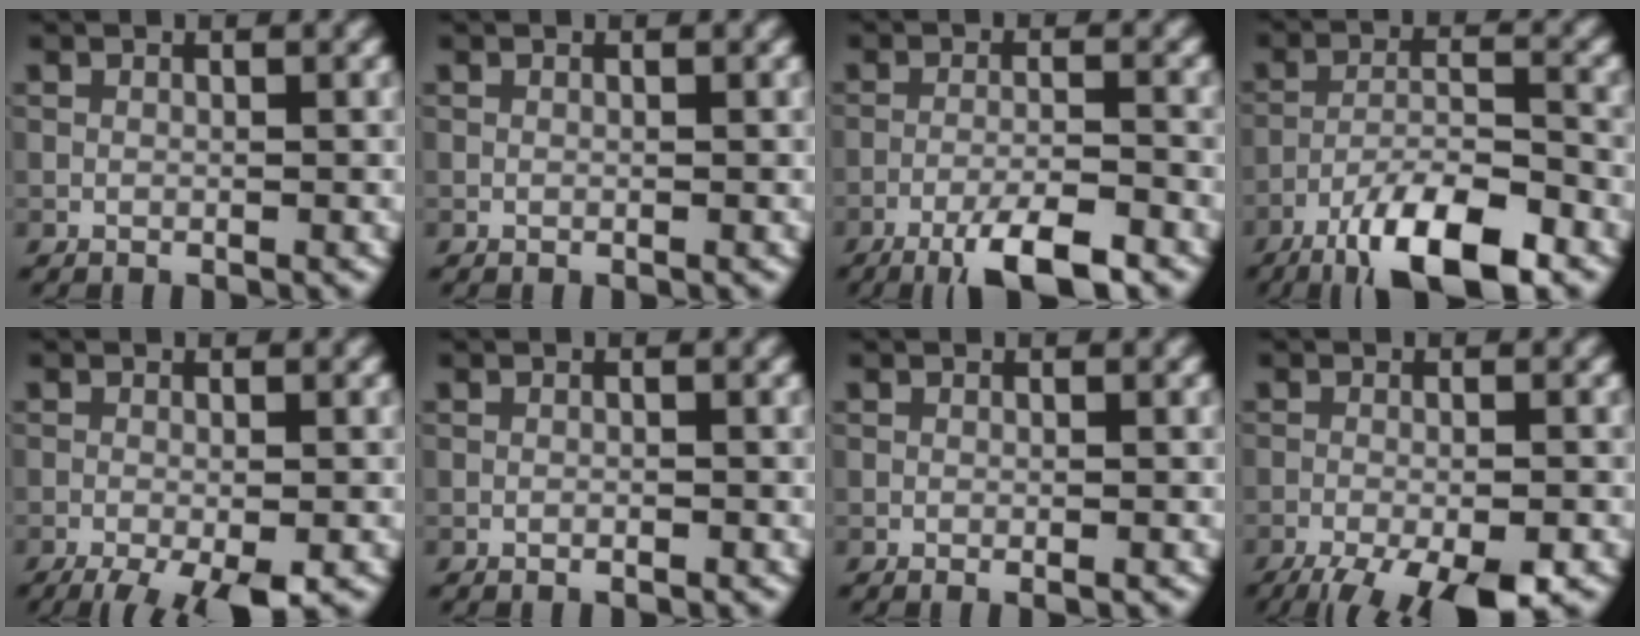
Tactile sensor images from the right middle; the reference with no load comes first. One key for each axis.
{"total": 0.0}
{"total": 6.0, "fx": -4.1, "fy": 0.9, "fz": 4.2, "tx": -0.069, "ty": 0.002, "tz": -0.074}
{"total": 9.7, "fx": -6.7, "fy": 2.4, "fz": 6.6, "tx": -0.110, "ty": -0.001, "tz": -0.122}
{"total": 5.8, "fx": -3.6, "fy": 1.4, "fz": 4.4, "tx": -0.068, "ty": -0.011, "tz": -0.057}
{"total": 0.5, "fx": -0.3, "fy": 0.1, "fz": 0.4, "tx": -0.005, "ty": -0.001, "tz": -0.004}
{"total": 0.6, "fx": -0.2, "fy": 0.0, "fz": 0.5, "tx": -0.007, "ty": -0.003, "tz": -0.004}
{"total": 8.8, "fx": -6.2, "fy": 2.4, "fz": 5.8, "tx": -0.101, "ty": -0.037, "tz": -0.092}